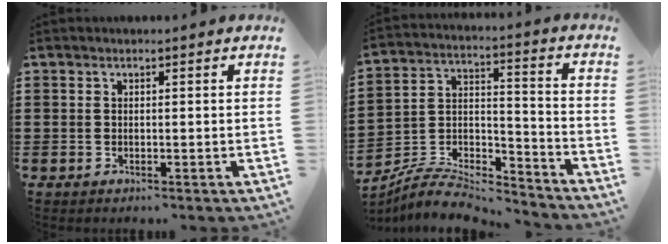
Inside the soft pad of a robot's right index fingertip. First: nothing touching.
{"total": 7.8, "force": [-7.3, 1.7, 2.0], "torque": [-0.031, 0.013, -0.144]}